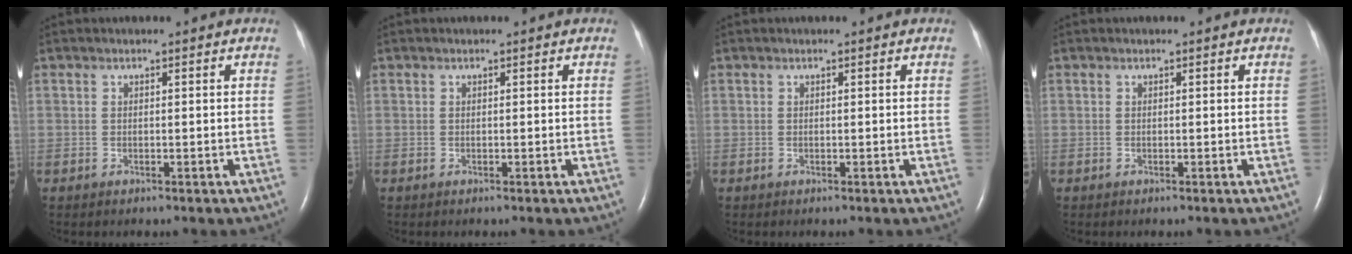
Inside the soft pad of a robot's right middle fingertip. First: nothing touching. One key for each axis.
{"total": 0.0}
{"total": 0.0}
{"total": 0.0}